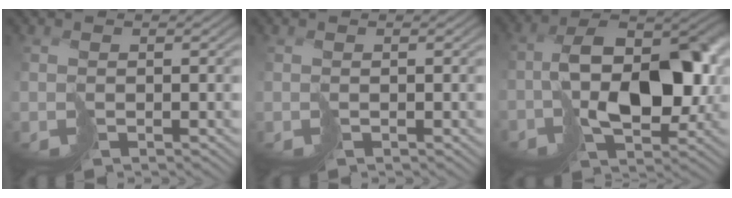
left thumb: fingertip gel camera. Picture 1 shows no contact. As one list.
[{"total": 0.0}, {"total": 11.1, "force": [-1.0, 6.7, 8.8], "torque": [-0.122, 0.013, -0.009]}]